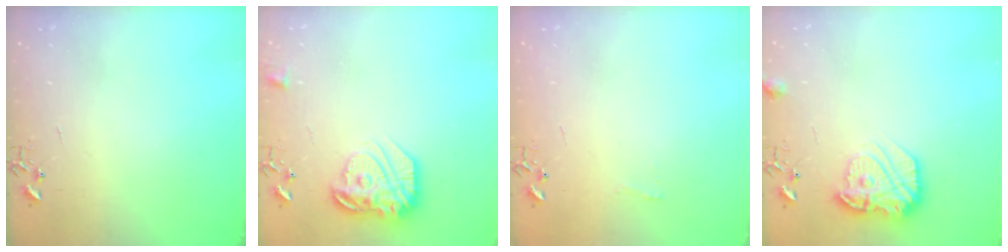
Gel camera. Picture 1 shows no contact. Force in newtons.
{"total": 18.4, "press": 18.3, "slide": 1.7}
{"total": 3.4, "press": 3.4, "slide": 0.4}
{"total": 16.5, "press": 16.5, "slide": 1.1}